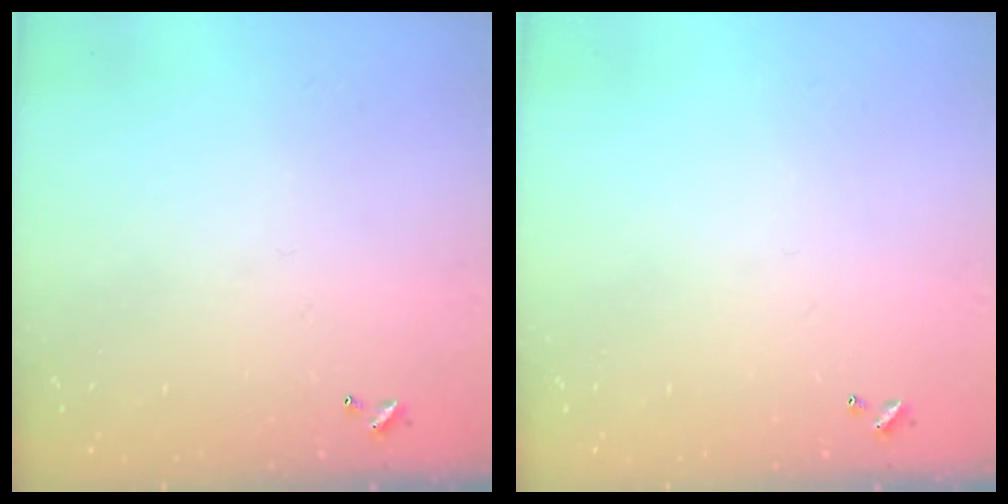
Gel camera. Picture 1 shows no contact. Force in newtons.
{"total": 0.0}